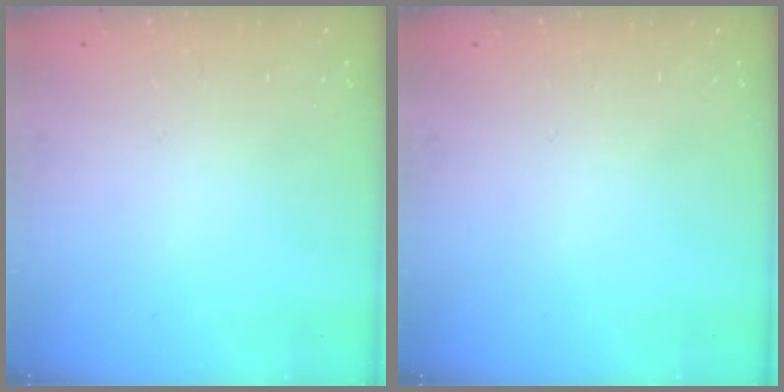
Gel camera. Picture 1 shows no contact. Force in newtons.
{"total": 0.0}